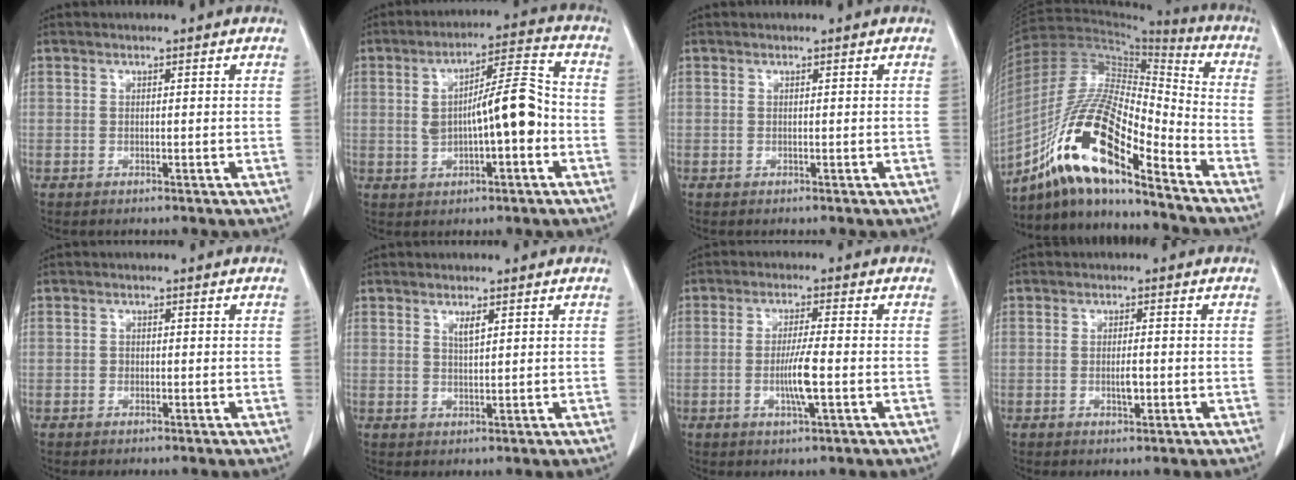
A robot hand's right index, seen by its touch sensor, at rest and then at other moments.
{"total": 10.2, "force": [-0.8, 2.4, 9.9], "torque": [-0.163, 0.026, -0.010]}
{"total": 0.0}
{"total": 17.9, "force": [-11.5, 3.2, 13.3], "torque": [-0.260, 0.005, -0.205]}
{"total": 0.7, "force": [-0.1, 0.7, 0.2], "torque": [0.000, 0.003, -0.002]}
{"total": 1.7, "force": [1.0, 0.3, 1.4], "torque": [-0.025, -0.003, 0.019]}
{"total": 5.3, "force": [-1.2, 0.0, 5.2], "torque": [-0.098, -0.009, -0.022]}
{"total": 2.3, "force": [-0.4, 0.6, 2.1], "torque": [-0.040, 0.000, -0.006]}